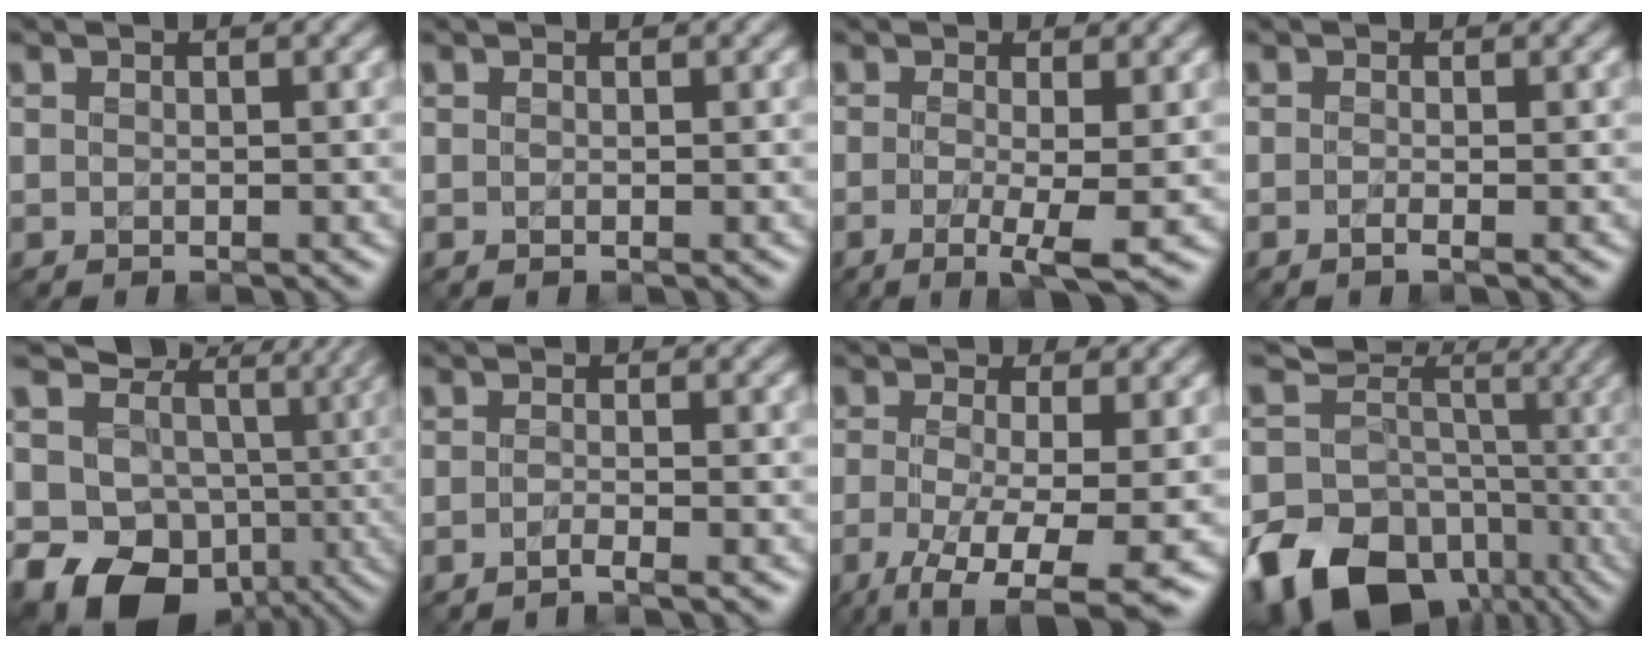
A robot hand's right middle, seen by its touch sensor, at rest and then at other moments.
{"total": 0.0}
{"total": 3.8, "force": [-0.9, 0.7, 3.6], "torque": [-0.069, -0.014, -0.015]}
{"total": 1.0, "force": [-0.4, 0.3, 0.9], "torque": [-0.015, -0.008, -0.009]}
{"total": 12.9, "force": [-0.2, 10.7, 7.2], "torque": [-0.135, -0.022, 0.014]}
{"total": 1.9, "force": [-1.1, 0.4, 1.5], "torque": [-0.011, -0.004, -0.030]}
{"total": 7.7, "force": [-3.5, 2.5, 6.5], "torque": [-0.125, -0.027, -0.058]}
{"total": 16.4, "force": [-4.3, 13.7, 7.9], "torque": [-0.166, -0.013, -0.051]}